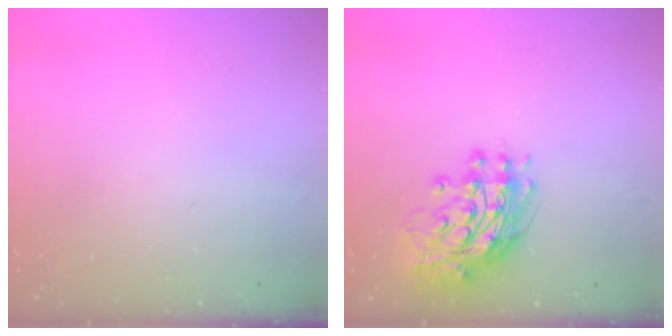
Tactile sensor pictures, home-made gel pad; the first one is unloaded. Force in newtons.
{"total": 12.2, "press": 12.1, "slide": 1.3}